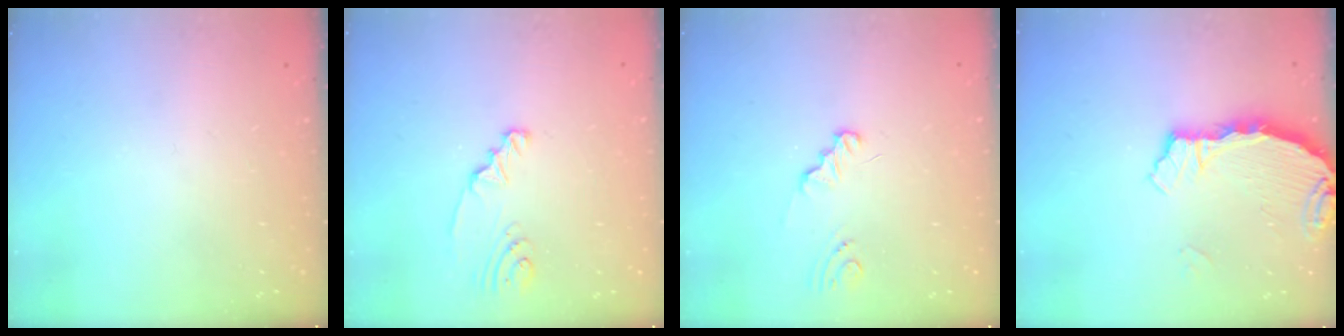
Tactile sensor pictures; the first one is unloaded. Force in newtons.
{"total": 2.3, "press": 2.3, "slide": 0.3}
{"total": 1.5, "press": 1.4, "slide": 0.1}
{"total": 3.3, "press": 3.2, "slide": 0.4}